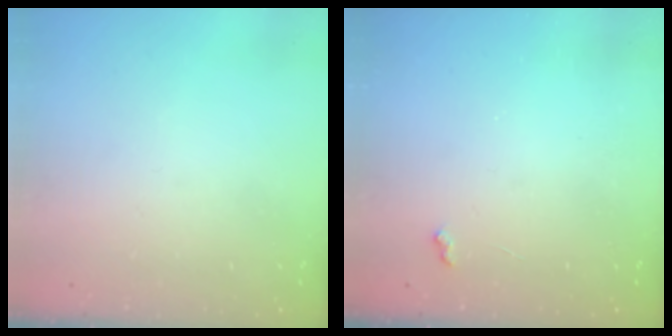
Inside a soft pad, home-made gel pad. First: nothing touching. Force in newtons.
{"total": 3.6, "press": 3.5, "slide": 0.5}